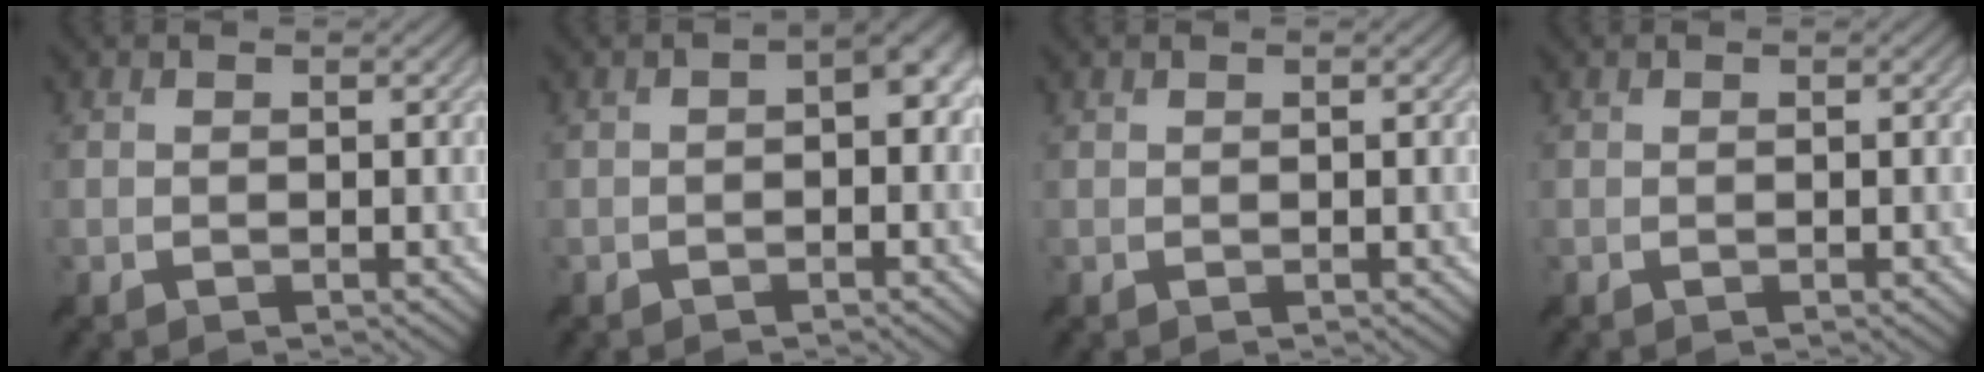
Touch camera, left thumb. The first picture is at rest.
{"total": 3.2, "force": [-0.4, 1.4, 2.9], "torque": [-0.038, 0.006, -0.008]}
{"total": 0.0}
{"total": 0.0}